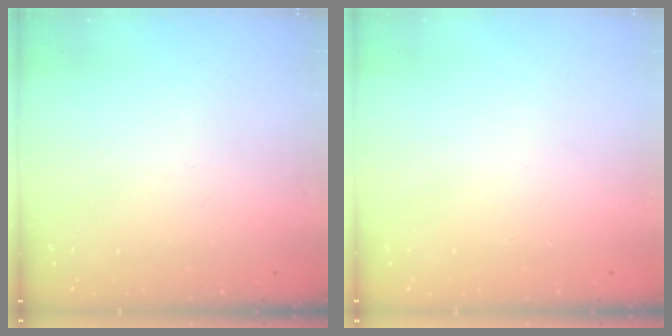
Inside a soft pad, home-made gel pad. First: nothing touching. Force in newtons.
{"total": 1.5, "press": 1.5, "slide": 0.1}